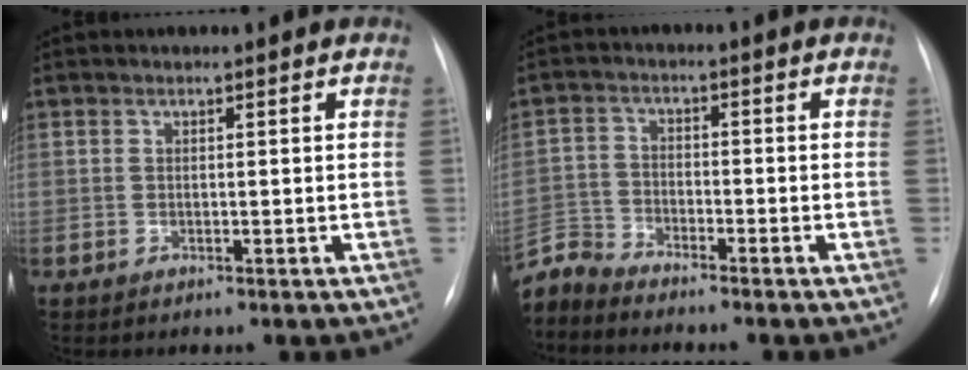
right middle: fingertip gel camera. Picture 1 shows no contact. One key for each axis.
{"total": 5.0, "fx": -4.9, "fy": -0.2, "fz": -0.5, "tx": 0.009, "ty": -0.005, "tz": -0.097}